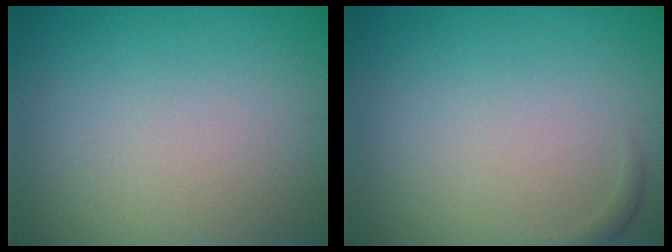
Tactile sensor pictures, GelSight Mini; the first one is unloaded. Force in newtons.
{"total": 0.5, "press": 0.5, "slide": 0.1}